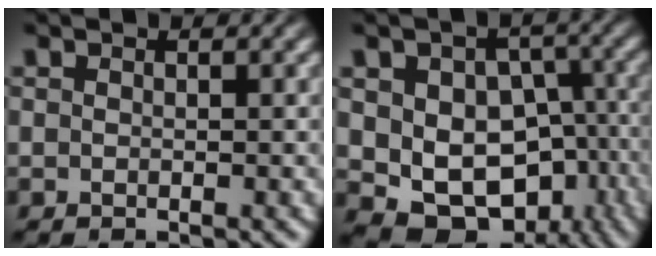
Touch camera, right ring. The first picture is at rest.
{"total": 14.1, "force": [-4.7, 11.1, 7.3], "torque": [-0.139, -0.088, -0.043]}